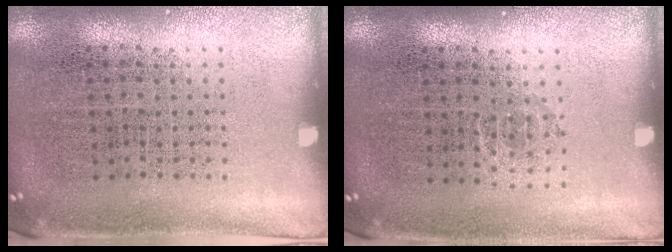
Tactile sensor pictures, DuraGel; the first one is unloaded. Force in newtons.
{"total": 0.5, "press": 0.4, "slide": 0.4}